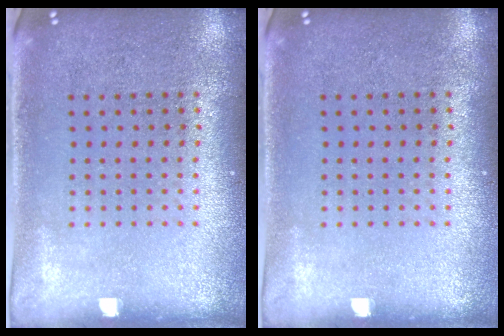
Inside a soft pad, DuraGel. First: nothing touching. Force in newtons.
{"total": 0.0}